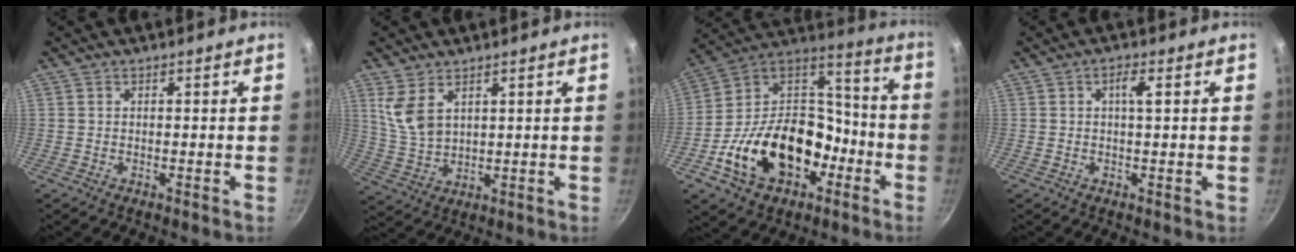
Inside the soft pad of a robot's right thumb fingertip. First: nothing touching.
{"total": 7.0, "force": [3.6, 3.9, 4.6], "torque": [-0.086, -0.026, 0.083]}
{"total": 24.1, "force": [-8.8, 16.2, 15.4], "torque": [-0.233, 0.082, -0.145]}
{"total": 2.9, "force": [0.6, 0.5, 2.7], "torque": [-0.052, 0.003, 0.010]}